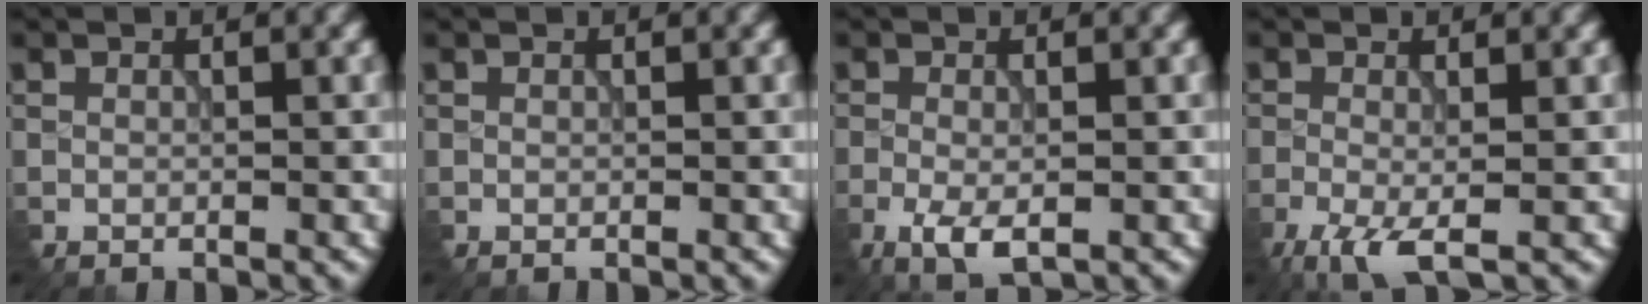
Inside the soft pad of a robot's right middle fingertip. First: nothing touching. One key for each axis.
{"total": 0.0}
{"total": 3.1, "fx": -1.7, "fy": 1.1, "fz": 2.3, "tx": -0.058, "ty": -0.009, "tz": -0.027}
{"total": 4.3, "fx": -2.4, "fy": 1.3, "fz": 3.4, "tx": -0.080, "ty": -0.009, "tz": -0.044}